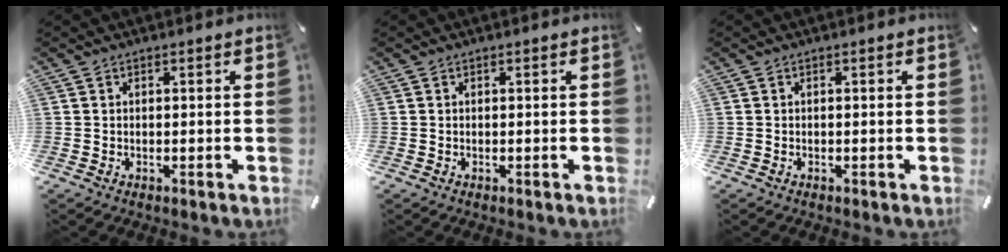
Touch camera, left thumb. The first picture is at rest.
{"total": 0.0}
{"total": 0.0}